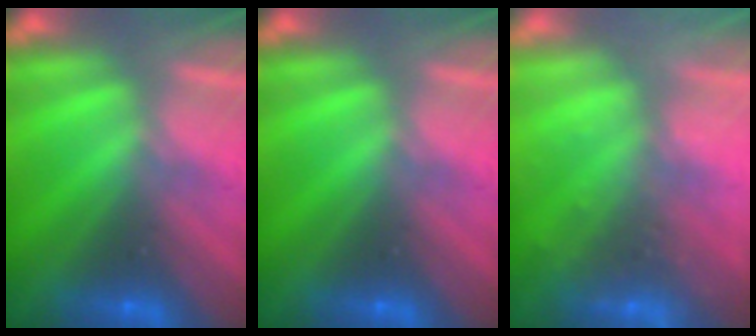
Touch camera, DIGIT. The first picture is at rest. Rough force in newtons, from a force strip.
{"total": 0.0}
{"total": 2.4}